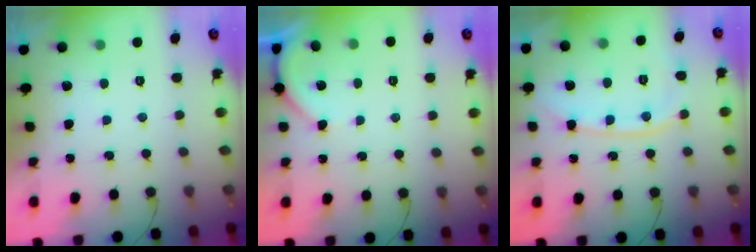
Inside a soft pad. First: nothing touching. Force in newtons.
{"total": 2.7, "press": 2.6, "slide": 0.6}
{"total": 8.7, "press": 8.7, "slide": 0.5}